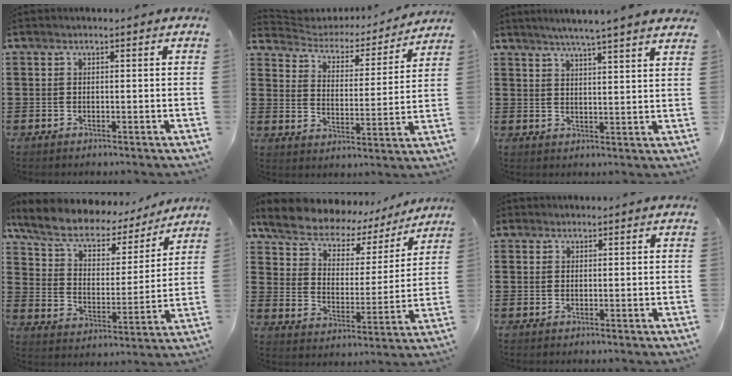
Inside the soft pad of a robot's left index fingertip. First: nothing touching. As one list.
[{"total": 3.3, "force": [3.2, 0.9, 0.2], "torque": [-0.028, -0.026, 0.046]}, {"total": 4.6, "force": [4.1, -1.1, 1.8], "torque": [-0.049, -0.020, 0.069]}, {"total": 7.8, "force": [6.2, 3.3, 3.5], "torque": [-0.096, -0.032, 0.107]}, {"total": 7.0, "force": [6.2, 2.6, 1.8], "torque": [-0.070, -0.037, 0.107]}, {"total": 0.8, "force": [0.6, 0.5, 0.1], "torque": [-0.004, 0.003, 0.012]}]